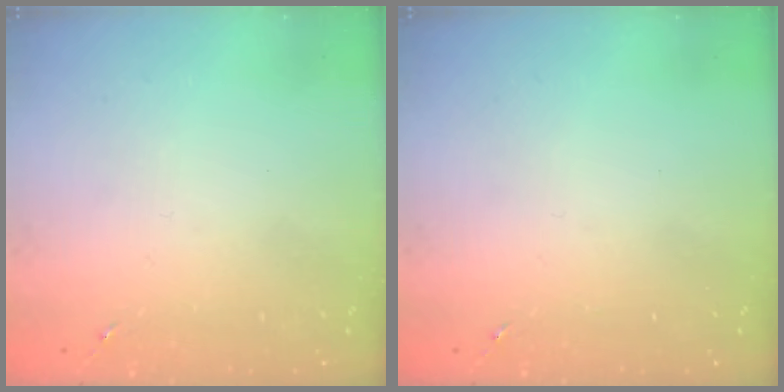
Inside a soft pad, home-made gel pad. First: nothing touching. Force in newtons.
{"total": 0.0}